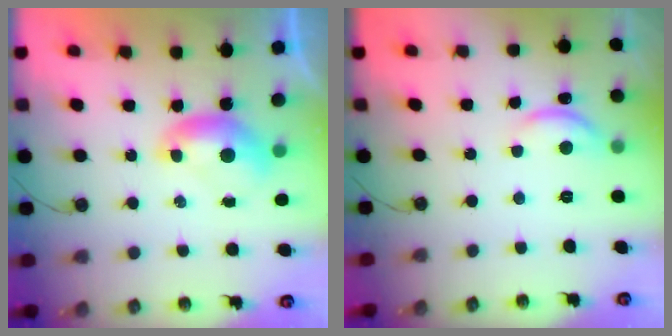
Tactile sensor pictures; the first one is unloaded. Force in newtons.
{"total": 2.8, "press": 2.8, "slide": 0.3}